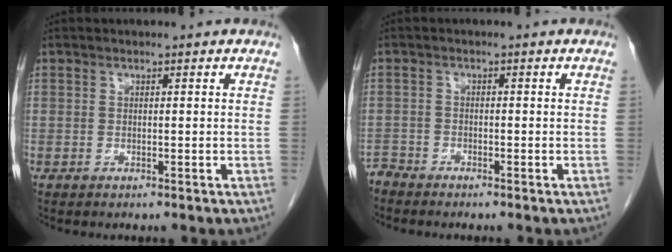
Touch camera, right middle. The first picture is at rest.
{"total": 2.0, "force": [-2.0, 0.1, -0.4], "torque": [0.010, -0.008, -0.040]}